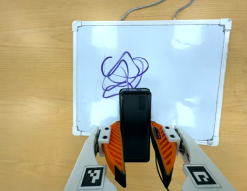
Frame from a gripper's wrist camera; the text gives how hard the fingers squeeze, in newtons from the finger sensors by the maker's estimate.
{"total": 3.7, "left": 2.4, "right": 4.9}